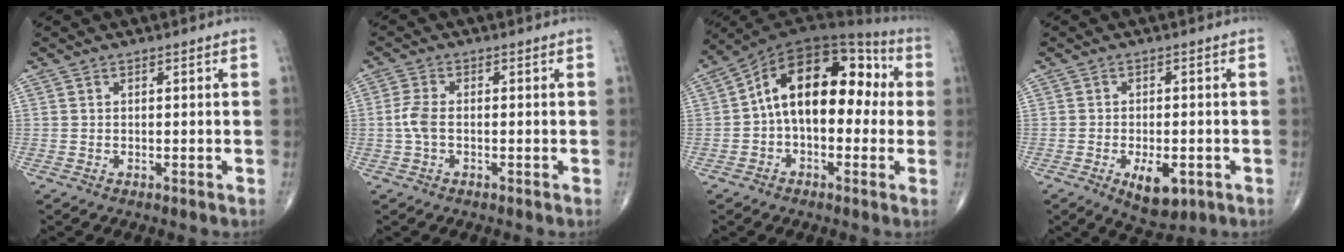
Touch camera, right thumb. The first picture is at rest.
{"total": 3.5, "force": [-0.4, 1.7, 3.0], "torque": [-0.081, 0.006, -0.013]}
{"total": 17.1, "force": [0.8, 10.3, 13.6], "torque": [-0.180, 0.056, 0.000]}
{"total": 7.0, "force": [-2.5, 3.4, 5.6], "torque": [-0.079, -0.001, -0.026]}